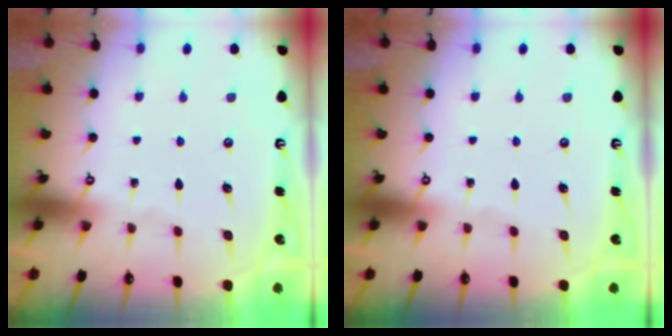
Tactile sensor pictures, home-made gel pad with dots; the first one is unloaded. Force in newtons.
{"total": 0.0}